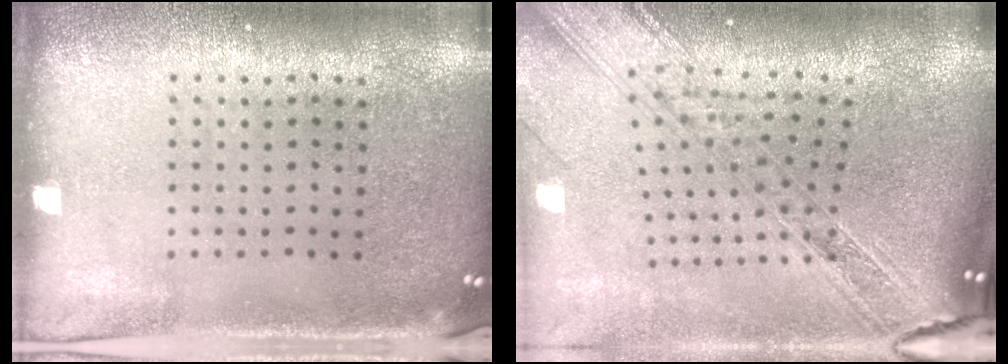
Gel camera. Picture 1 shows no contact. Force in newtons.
{"total": 2.8, "press": 2.2, "slide": 1.7}